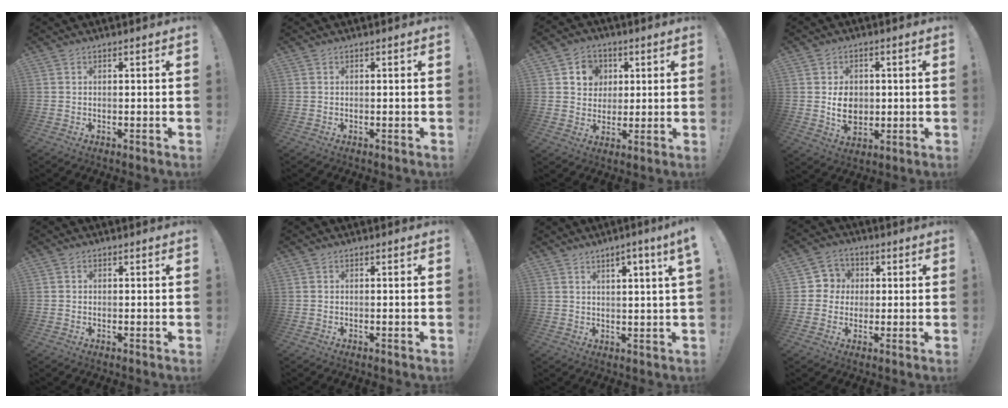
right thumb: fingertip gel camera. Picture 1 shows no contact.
{"total": 0.0}
{"total": 7.9, "force": [2.7, 7.2, 1.9], "torque": [-0.026, -0.018, 0.054]}
{"total": 8.1, "force": [0.0, 6.7, 4.6], "torque": [-0.051, 0.000, 0.003]}
{"total": 0.6, "force": [-0.2, 0.6, 0.1], "torque": [-0.005, 0.004, -0.002]}
{"total": 0.0}
{"total": 4.8, "force": [2.5, -0.5, 4.1], "torque": [-0.049, -0.017, 0.033]}
{"total": 6.6, "force": [0.0, 6.5, 1.2], "torque": [-0.016, 0.010, 0.003]}